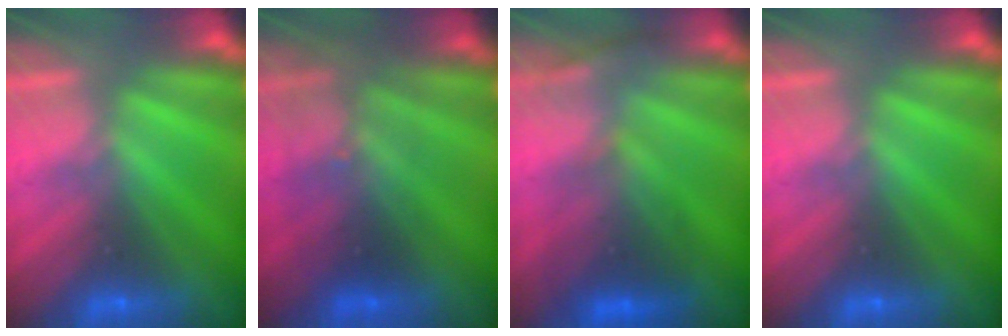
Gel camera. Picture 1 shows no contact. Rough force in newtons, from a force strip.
{"total": 2.7}
{"total": 2.7}
{"total": 0.0}